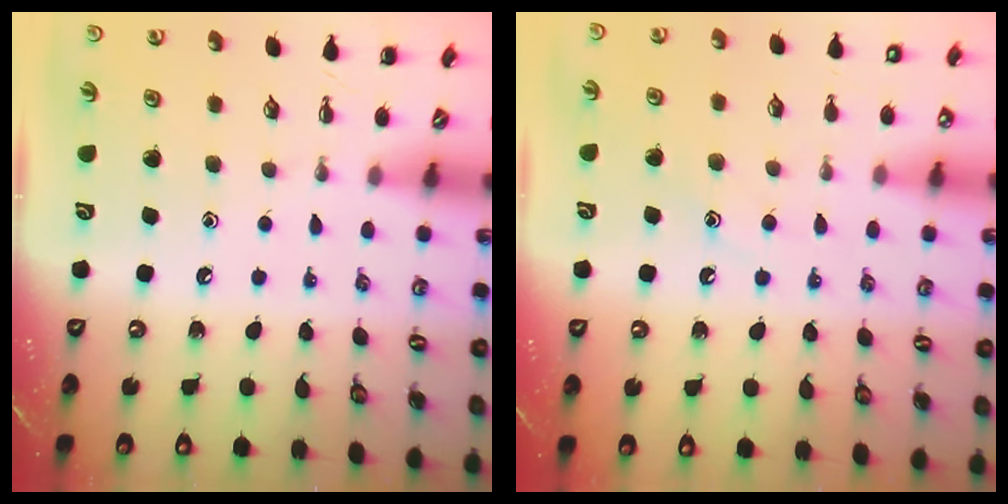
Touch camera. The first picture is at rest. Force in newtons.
{"total": 8.9, "press": 8.8, "slide": 1.3}